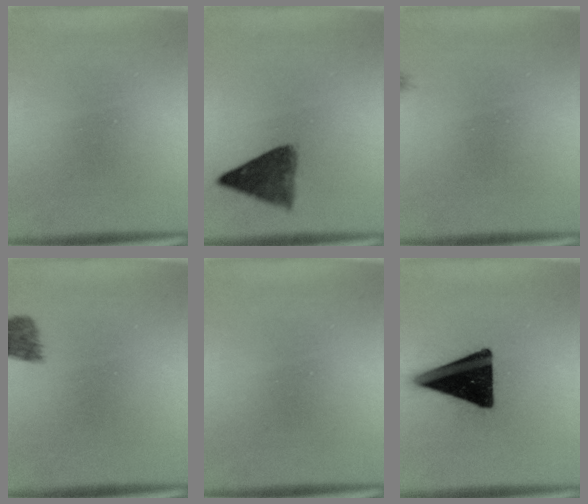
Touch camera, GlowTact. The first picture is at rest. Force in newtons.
{"total": 6.4}
{"total": 0.6}
{"total": 1.9}
{"total": 0.0}
{"total": 18.8}